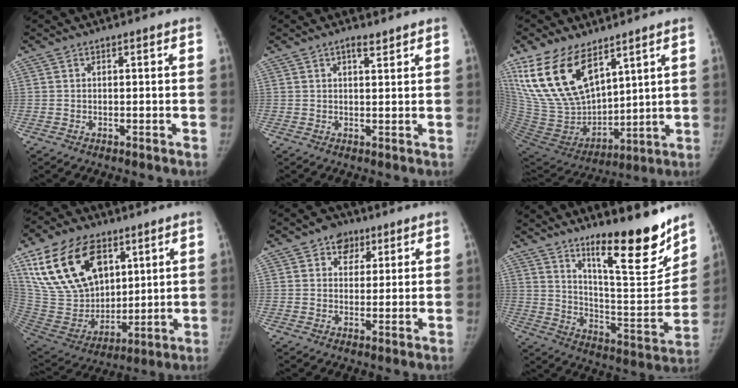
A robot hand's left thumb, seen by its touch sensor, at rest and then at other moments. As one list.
[{"total": 2.4, "force": [1.7, 0.8, 1.5], "torque": [-0.020, -0.010, 0.028]}, {"total": 19.7, "force": [11.6, 10.1, 12.4], "torque": [-0.214, -0.060, 0.240]}, {"total": 23.7, "force": [11.2, 14.9, 14.5], "torque": [-0.245, -0.037, 0.216]}, {"total": 5.3, "force": [2.7, 4.2, 1.9], "torque": [0.003, -0.005, 0.036]}, {"total": 20.2, "force": [14.5, 4.0, 13.5], "torque": [-0.162, -0.109, 0.234]}]